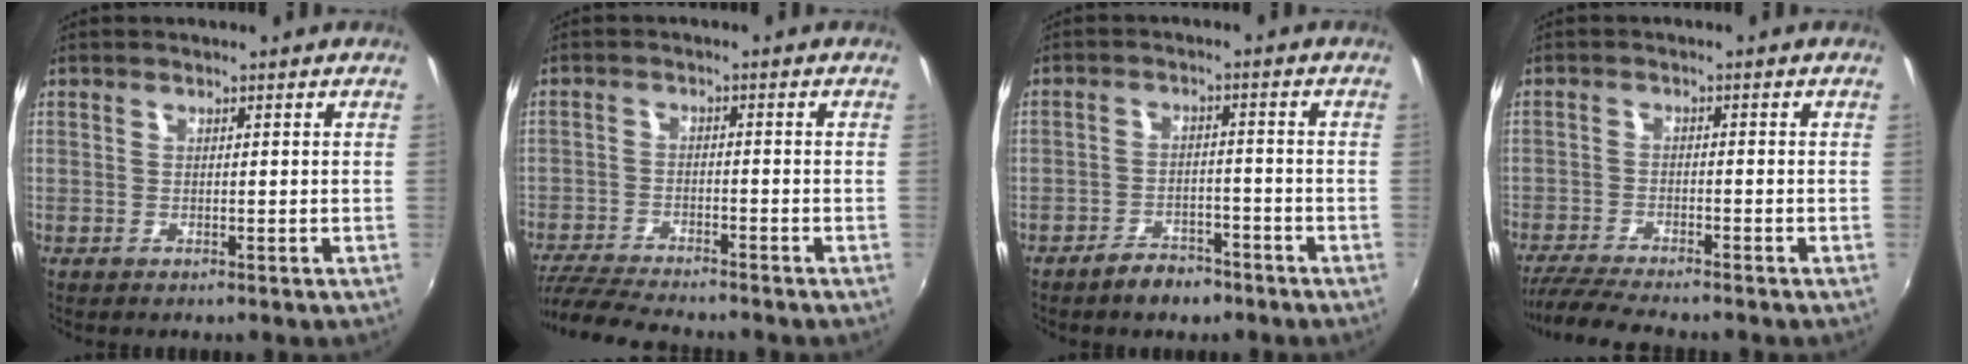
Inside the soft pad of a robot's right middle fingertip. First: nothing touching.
{"total": 10.7, "force": [-9.7, 1.6, 4.2], "torque": [-0.113, -0.023, -0.171]}
{"total": 5.6, "force": [-4.4, 2.8, 2.1], "torque": [-0.053, 0.010, -0.062]}
{"total": 8.2, "force": [-7.4, 0.5, 3.4], "torque": [-0.092, -0.022, -0.130]}